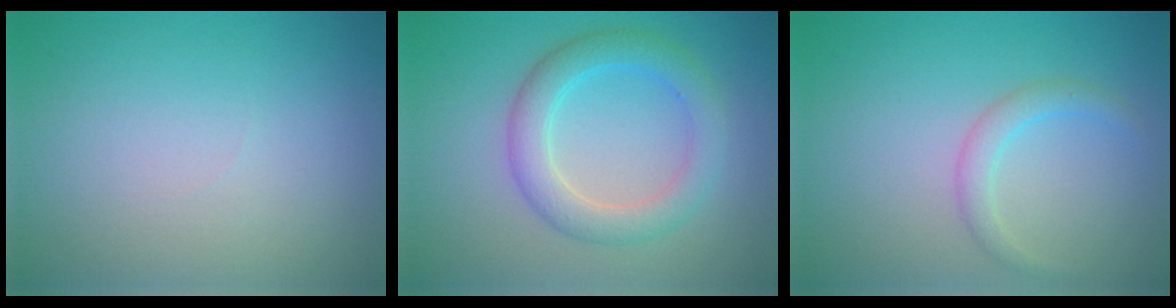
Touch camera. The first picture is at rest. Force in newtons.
{"total": 4.1, "press": 4.1, "slide": 0.0}
{"total": 1.7, "press": 1.7, "slide": 0.0}